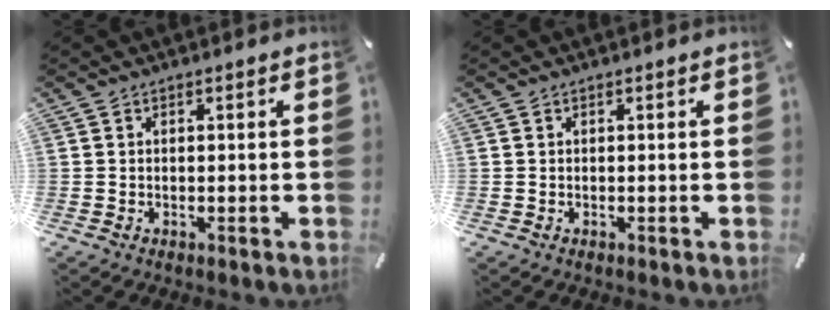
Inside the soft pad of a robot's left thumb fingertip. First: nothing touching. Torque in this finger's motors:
{"motor_torque": [0.00, 0.00, 0.00, 0.00, 0.00]}